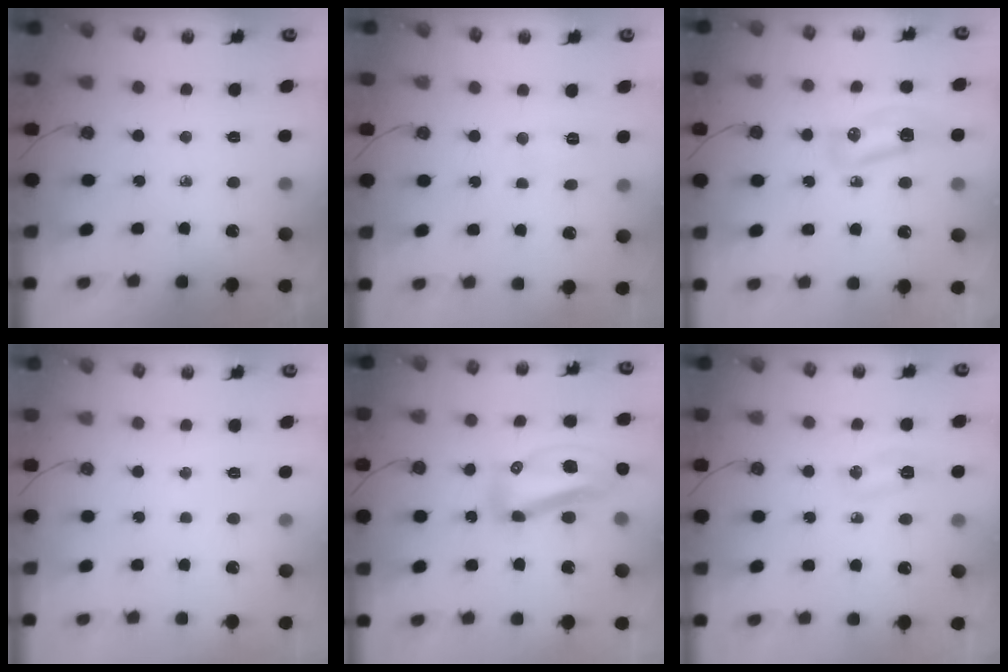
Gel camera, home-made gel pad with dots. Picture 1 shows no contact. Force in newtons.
{"total": 3.9, "press": 3.8, "slide": 1.0}
{"total": 8.3, "press": 8.2, "slide": 0.9}
{"total": 1.8, "press": 1.7, "slide": 0.6}
{"total": 13.1, "press": 13.0, "slide": 1.5}
{"total": 4.7, "press": 4.6, "slide": 0.6}